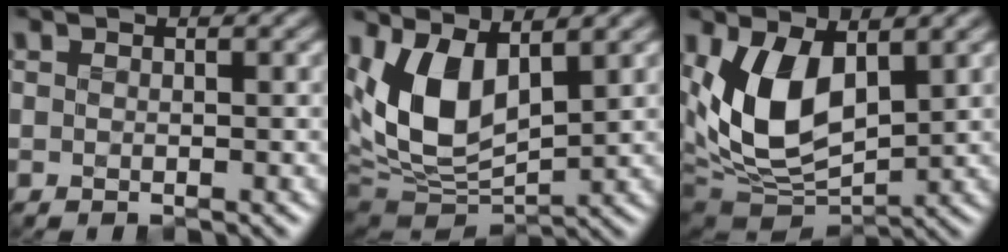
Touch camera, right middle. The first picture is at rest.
{"total": 9.6, "force": [2.1, 5.2, 7.9], "torque": [-0.157, -0.006, 0.031]}
{"total": 8.7, "force": [1.4, 4.9, 7.0], "torque": [-0.139, -0.016, 0.020]}